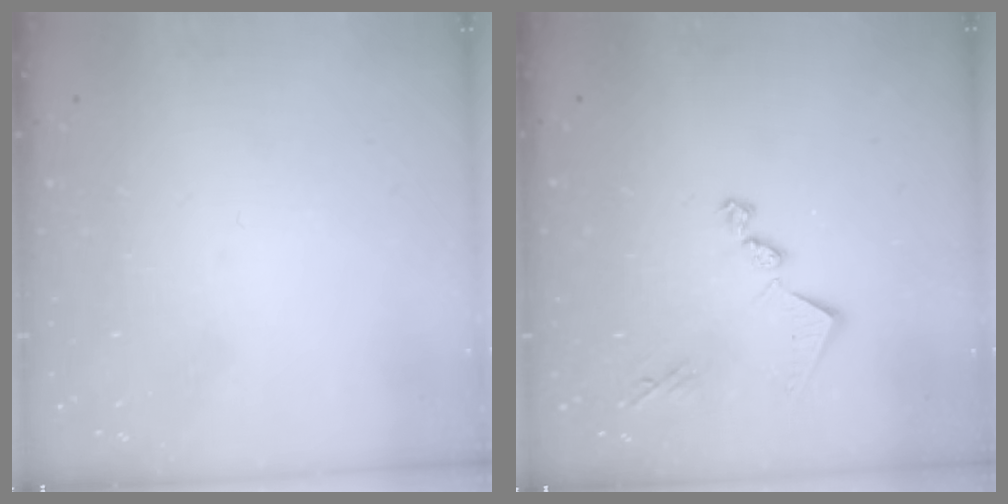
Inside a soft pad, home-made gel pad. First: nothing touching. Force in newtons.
{"total": 12.1, "press": 12.0, "slide": 0.4}